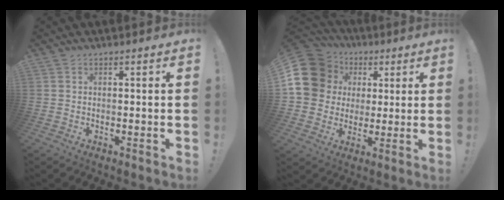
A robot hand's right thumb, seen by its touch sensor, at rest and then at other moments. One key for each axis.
{"total": 17.0, "fx": 4.5, "fy": 14.6, "fz": 7.6, "tx": -0.138, "ty": -0.009, "tz": 0.102}